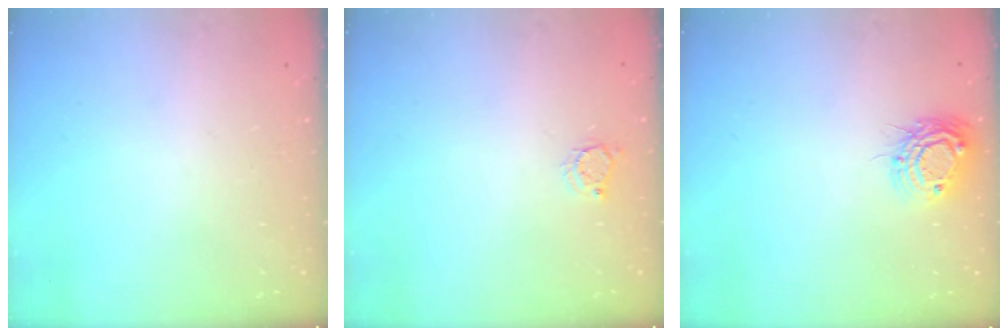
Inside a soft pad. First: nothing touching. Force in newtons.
{"total": 3.4, "press": 3.4, "slide": 0.4}
{"total": 9.4, "press": 9.4, "slide": 0.7}